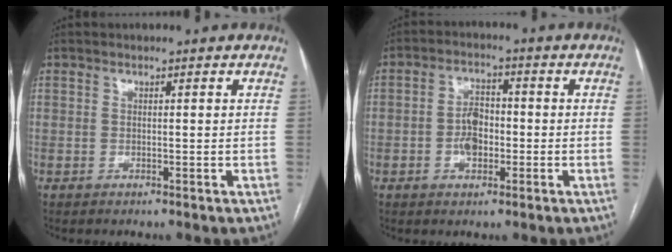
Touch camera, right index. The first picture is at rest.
{"total": 4.8, "force": [-1.2, 2.9, 3.6], "torque": [-0.069, 0.010, -0.022]}